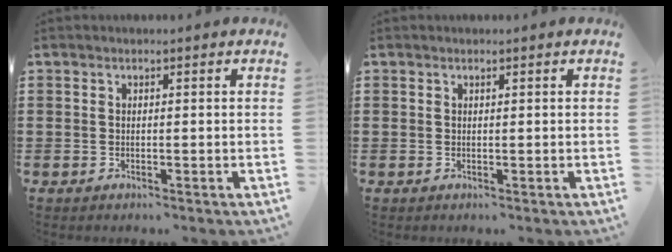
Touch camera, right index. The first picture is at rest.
{"total": 0.0}